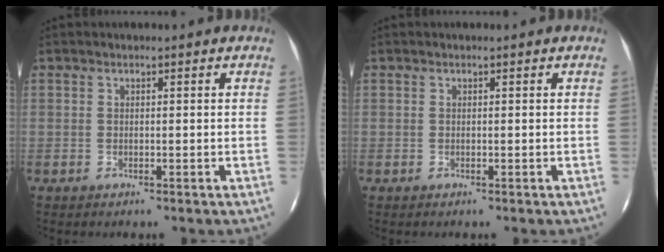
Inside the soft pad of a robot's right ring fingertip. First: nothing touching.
{"total": 0.0}